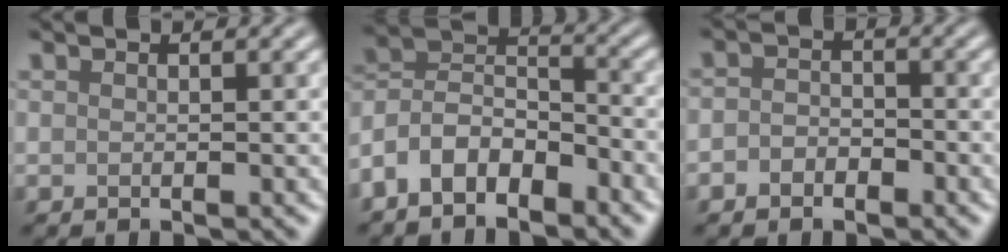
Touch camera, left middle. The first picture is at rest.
{"total": 6.2, "force": [-3.8, 3.2, 3.7], "torque": [-0.069, 0.009, -0.081]}
{"total": 2.0, "force": [-1.1, 1.4, 1.0], "torque": [-0.018, 0.003, -0.028]}